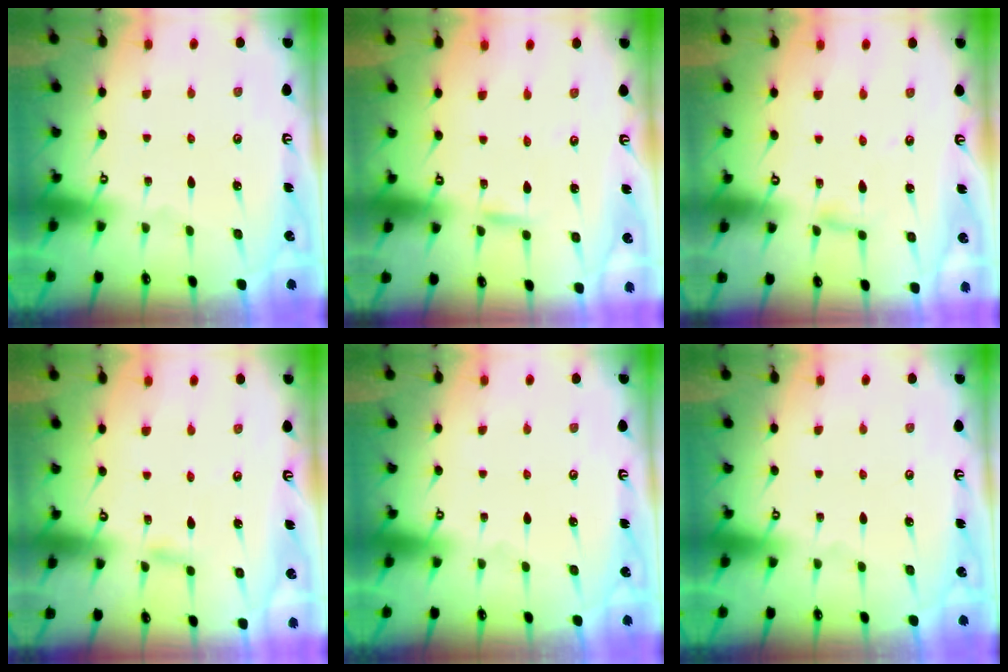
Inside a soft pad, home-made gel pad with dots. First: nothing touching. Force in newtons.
{"total": 3.5, "press": 3.5, "slide": 0.4}
{"total": 2.6, "press": 2.6, "slide": 0.3}
{"total": 5.3, "press": 5.3, "slide": 0.5}
{"total": 0.0}
{"total": 0.0}